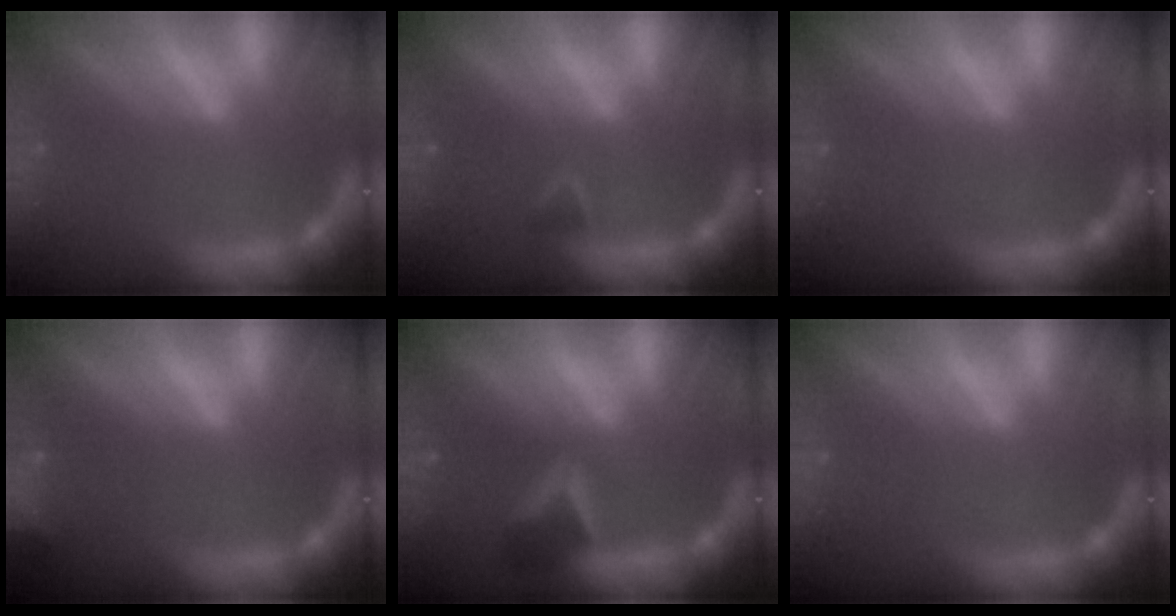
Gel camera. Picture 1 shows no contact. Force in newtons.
{"total": 1.4}
{"total": 0.0}
{"total": 3.9}
{"total": 4.0}
{"total": 0.0}